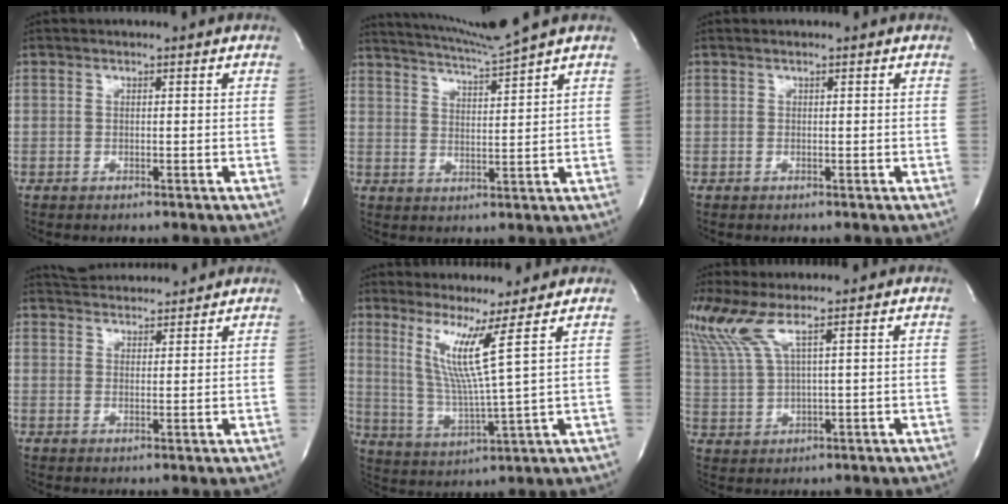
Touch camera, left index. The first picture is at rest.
{"total": 6.5, "force": [5.6, -2.2, 2.5], "torque": [-0.049, -0.009, 0.100]}
{"total": 0.0}
{"total": 7.2, "force": [7.0, 0.9, 1.4], "torque": [-0.030, 0.024, 0.107]}
{"total": 7.9, "force": [3.8, -2.7, 6.3], "torque": [-0.125, -0.031, 0.081]}
{"total": 6.7, "force": [4.1, -0.1, 5.3], "torque": [-0.140, 0.006, 0.095]}